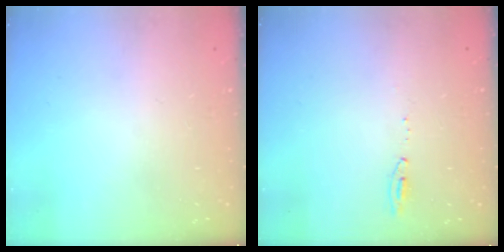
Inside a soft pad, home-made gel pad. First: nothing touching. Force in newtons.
{"total": 6.0, "press": 5.8, "slide": 1.5}